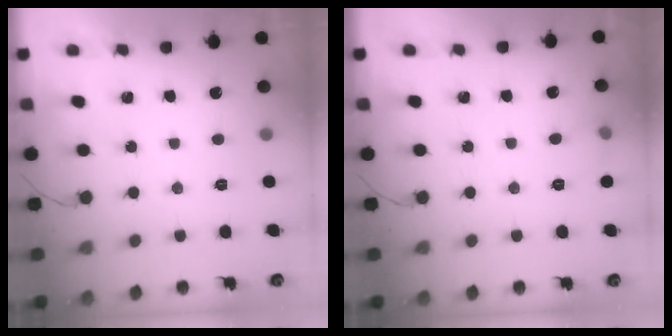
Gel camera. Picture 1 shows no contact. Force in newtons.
{"total": 5.3, "press": 5.0, "slide": 1.5}